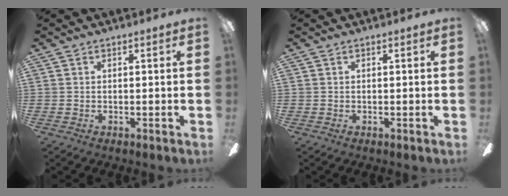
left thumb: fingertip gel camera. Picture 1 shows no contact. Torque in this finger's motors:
{"motor_torque": [0.06, 0.03, 0.15, -0.14, 0.00]}